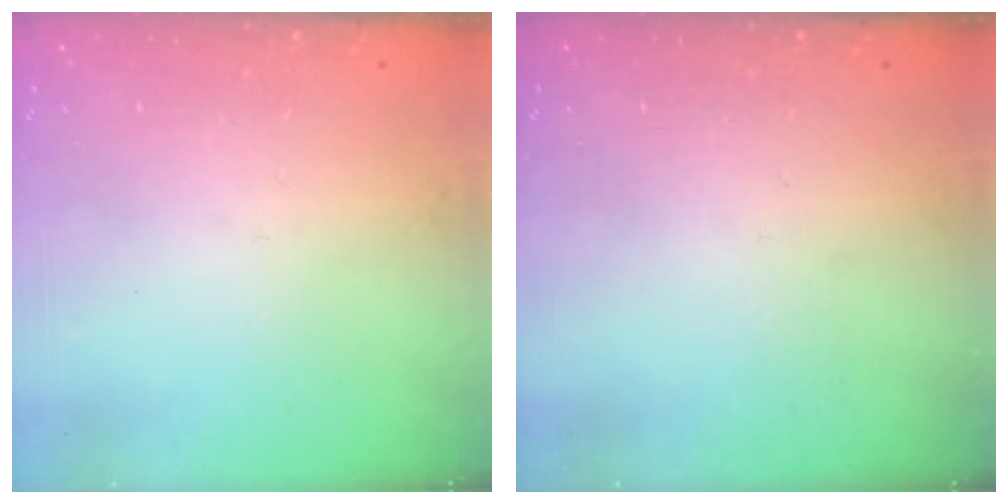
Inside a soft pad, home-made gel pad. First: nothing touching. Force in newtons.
{"total": 0.0}